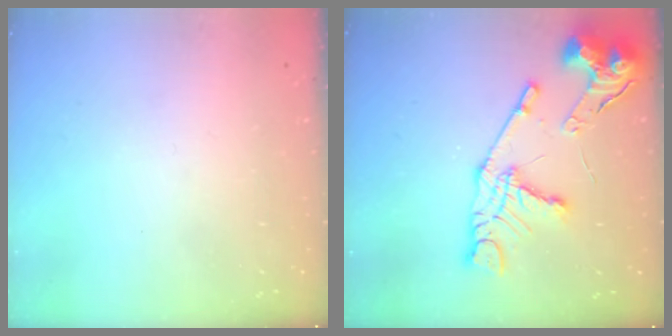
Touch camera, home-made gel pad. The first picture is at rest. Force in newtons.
{"total": 16.9, "press": 16.8, "slide": 1.7}